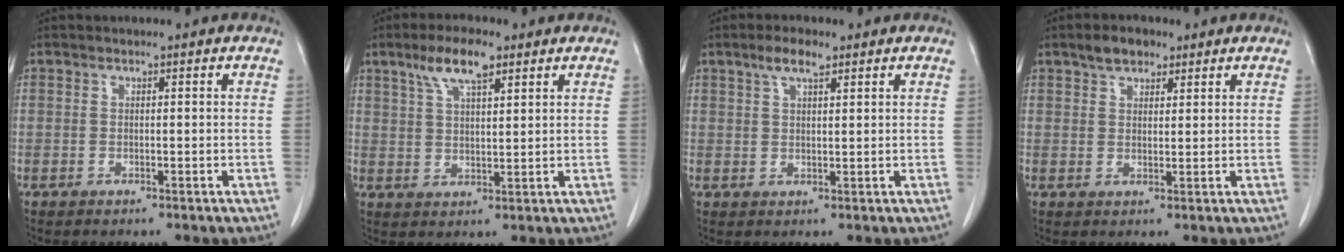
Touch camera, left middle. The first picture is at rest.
{"total": 6.9, "force": [4.3, 1.7, 5.1], "torque": [-0.104, 0.011, 0.080]}
{"total": 3.7, "force": [2.4, 1.0, 2.7], "torque": [-0.057, 0.008, 0.046]}
{"total": 3.9, "force": [2.7, 2.1, 1.9], "torque": [-0.035, 0.009, 0.049]}